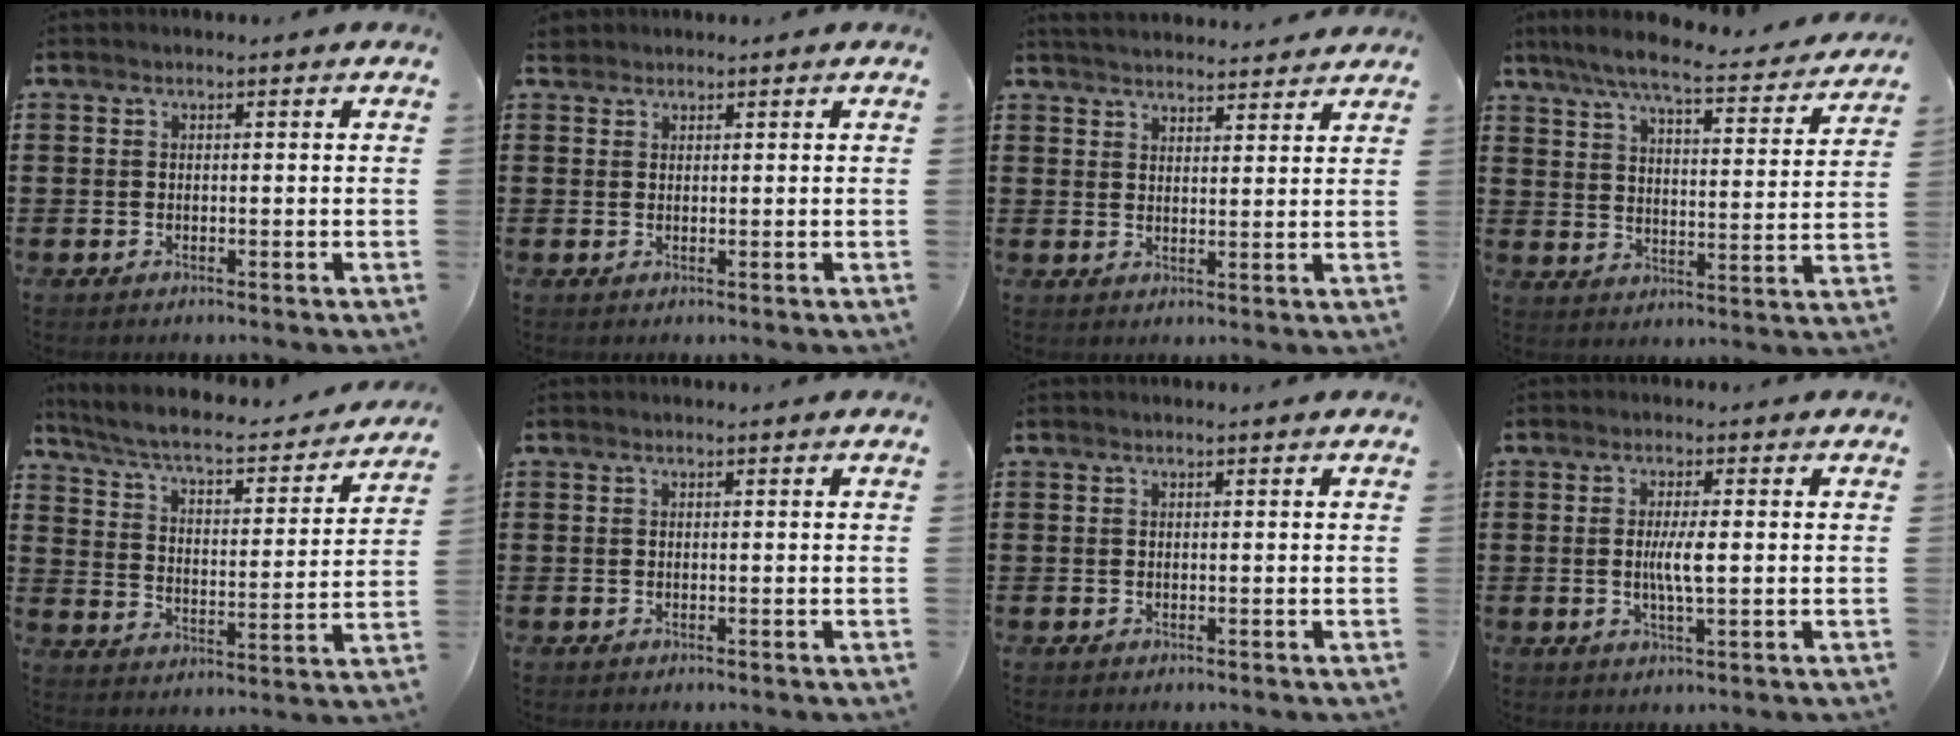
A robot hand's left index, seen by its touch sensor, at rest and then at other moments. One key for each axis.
{"total": 1.4, "fx": 1.2, "fy": 0.7, "fz": 0.1, "tx": -0.007, "ty": 0.004, "tz": 0.024}
{"total": 3.4, "fx": 3.4, "fy": 0.1, "fz": 0.2, "tx": -0.016, "ty": -0.012, "tz": 0.062}
{"total": 7.4, "fx": 6.4, "fy": 0.1, "fz": 3.7, "tx": -0.097, "ty": -0.039, "tz": 0.107}
{"total": 5.3, "fx": 4.6, "fy": 0.4, "fz": 2.5, "tx": -0.072, "ty": -0.035, "tz": 0.070}
{"total": 0.0}
{"total": 0.0}
{"total": 4.1, "fx": 0.1, "fy": 0.6, "fz": 4.0, "tx": -0.082, "ty": -0.004, "tz": -0.004}